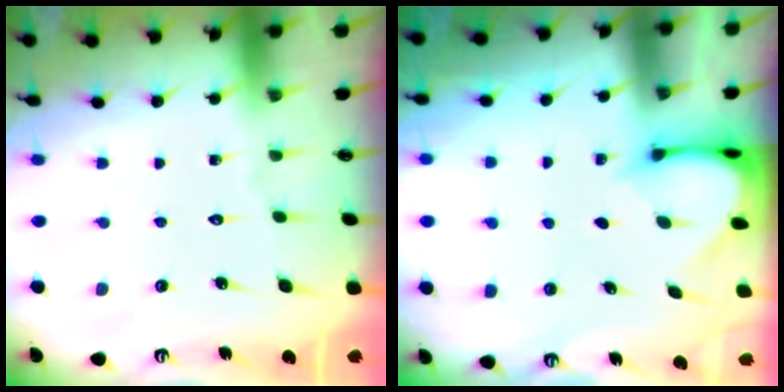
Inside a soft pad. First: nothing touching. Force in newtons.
{"total": 3.0, "press": 3.0, "slide": 0.3}